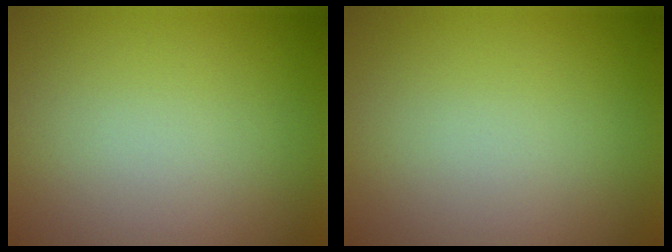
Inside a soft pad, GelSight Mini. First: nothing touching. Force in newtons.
{"total": 0.0}